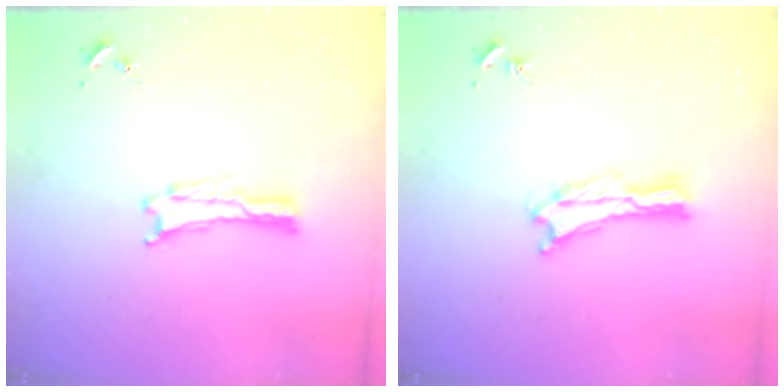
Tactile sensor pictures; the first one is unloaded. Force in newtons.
{"total": 0.9, "press": 0.9, "slide": 0.2}